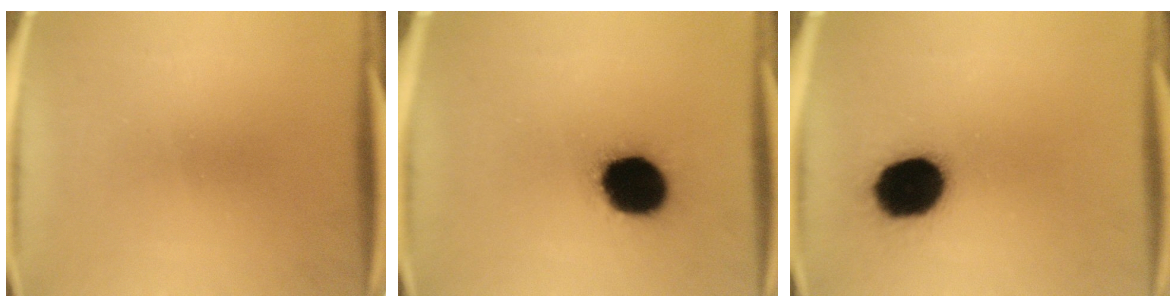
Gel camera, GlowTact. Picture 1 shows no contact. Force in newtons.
{"total": 19.1}
{"total": 17.4}